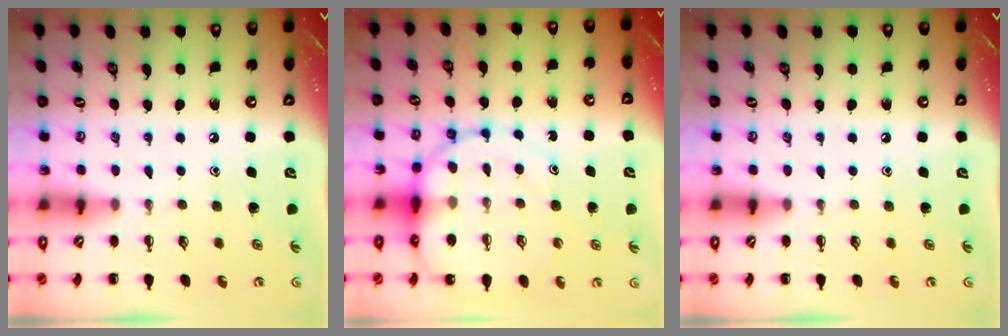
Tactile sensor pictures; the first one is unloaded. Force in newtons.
{"total": 13.8, "press": 13.5, "slide": 3.0}
{"total": 0.0}